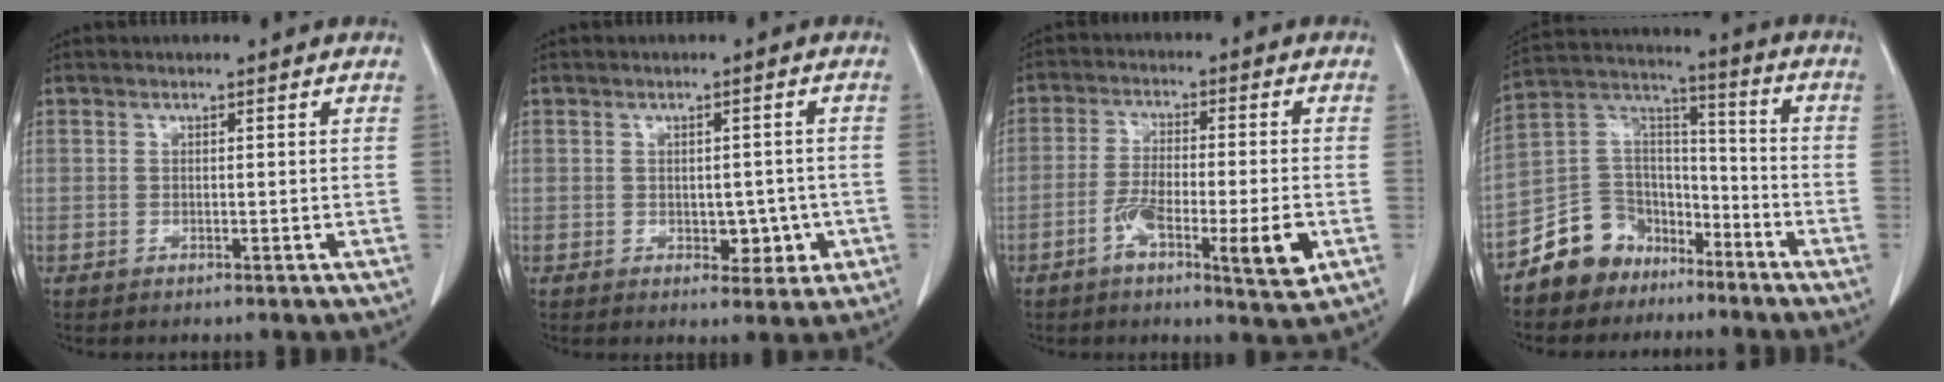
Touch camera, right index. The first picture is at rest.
{"total": 4.3, "force": [-0.9, 2.7, 3.1], "torque": [-0.030, 0.008, -0.004]}
{"total": 9.6, "force": [-3.7, 1.6, 8.8], "torque": [-0.145, -0.005, -0.059]}
{"total": 11.4, "force": [-7.9, 8.0, 2.0], "torque": [-0.042, 0.067, -0.145]}